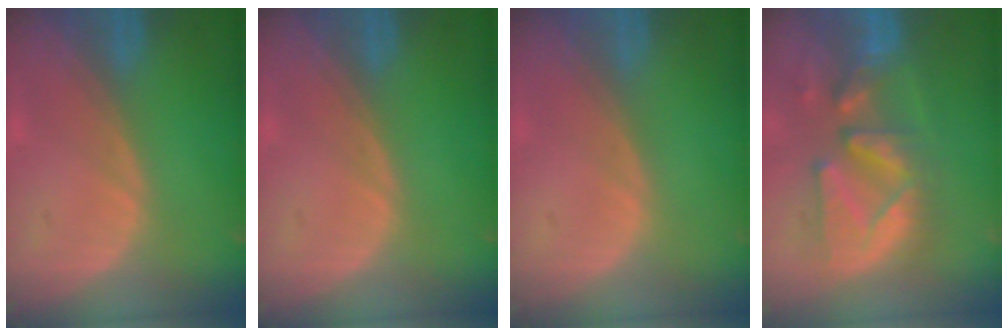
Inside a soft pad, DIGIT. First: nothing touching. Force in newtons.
{"total": 0.0}
{"total": 0.0}
{"total": 10.8, "press": 10.5, "slide": 2.7}